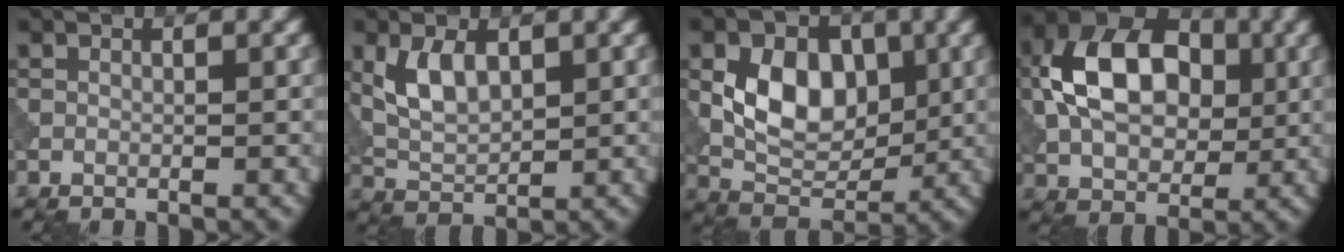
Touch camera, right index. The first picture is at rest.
{"total": 4.1, "force": [1.3, 2.3, 3.2], "torque": [-0.067, 0.001, 0.027]}
{"total": 7.0, "force": [1.1, 4.8, 5.0], "torque": [-0.085, -0.005, 0.019]}
{"total": 10.4, "force": [1.2, 6.9, 7.7], "torque": [-0.146, 0.017, 0.008]}